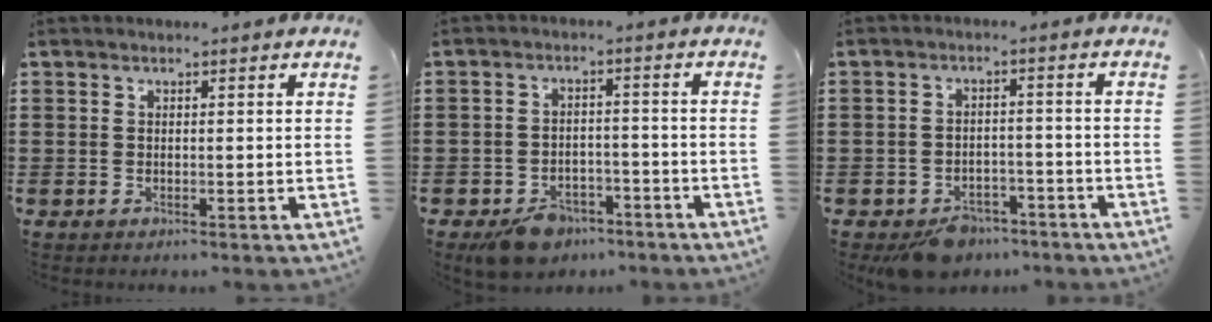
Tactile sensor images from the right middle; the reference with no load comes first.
{"total": 5.2, "force": [-4.3, 2.4, 1.7], "torque": [-0.032, 0.013, -0.081]}
{"total": 4.6, "force": [-4.1, 1.9, 1.0], "torque": [-0.024, 0.011, -0.080]}